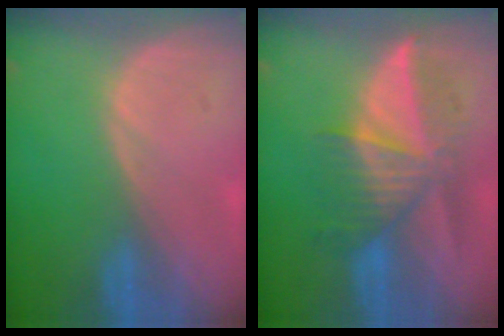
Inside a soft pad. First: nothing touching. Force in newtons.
{"total": 7.7, "press": 7.5, "slide": 1.8}